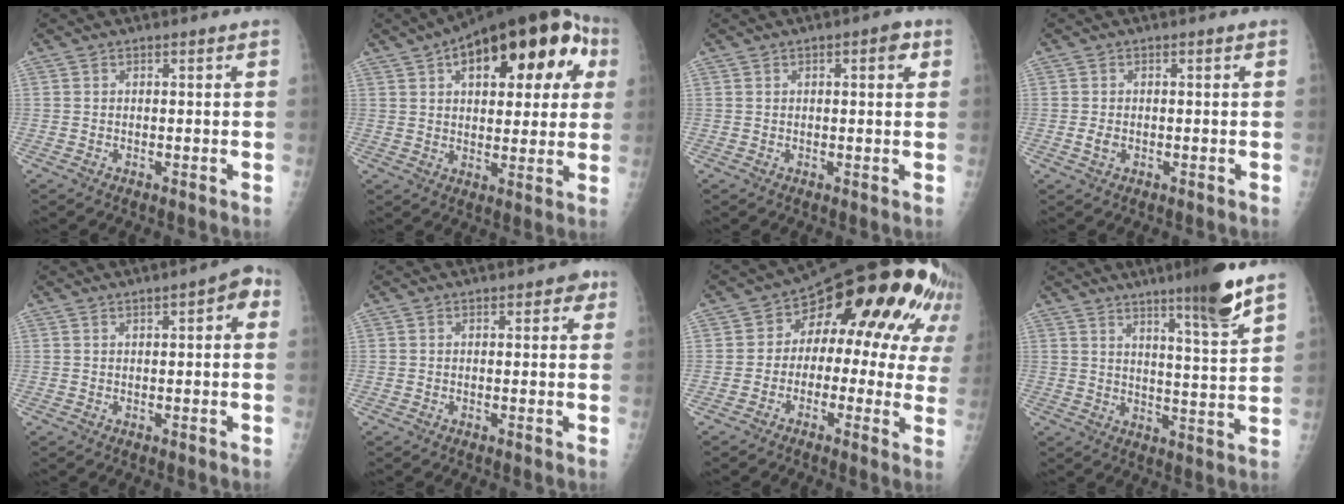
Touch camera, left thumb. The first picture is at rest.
{"total": 24.6, "force": [8.9, 11.7, 19.7], "torque": [-0.255, 0.028, 0.124]}
{"total": 3.3, "force": [1.3, 1.4, 2.7], "torque": [-0.025, 0.001, 0.012]}
{"total": 1.9, "force": [-0.4, 1.4, 1.3], "torque": [-0.020, 0.001, -0.005]}
{"total": 4.2, "force": [1.1, 1.6, 3.7], "torque": [-0.037, 0.013, 0.007]}
{"total": 2.0, "force": [0.7, 1.2, 1.4], "torque": [0.002, 0.003, 0.001]}
{"total": 18.6, "force": [4.9, 10.8, 14.3], "torque": [-0.135, 0.037, 0.052]}
{"total": 10.7, "force": [7.2, 0.1, 8.0], "torque": [-0.114, -0.045, 0.110]}